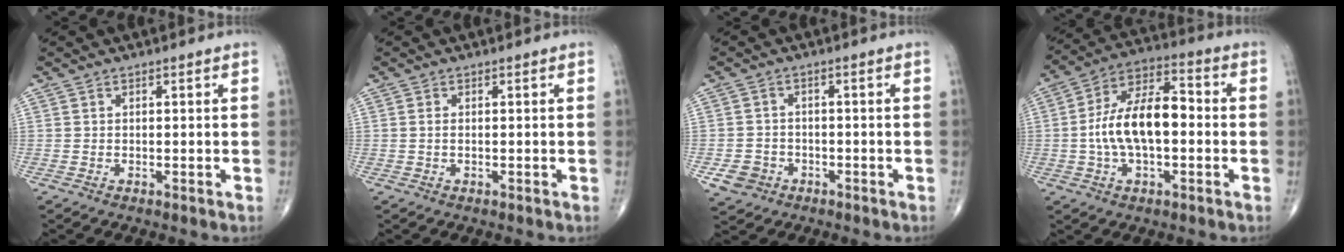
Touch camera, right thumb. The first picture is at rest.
{"total": 0.7, "force": [0.0, 0.3, 0.7], "torque": [-0.016, 0.000, 0.000]}
{"total": 4.8, "force": [-1.8, 4.3, 1.2], "torque": [-0.005, 0.013, -0.026]}
{"total": 14.5, "force": [-1.0, 7.2, 12.6], "torque": [-0.224, 0.036, -0.026]}